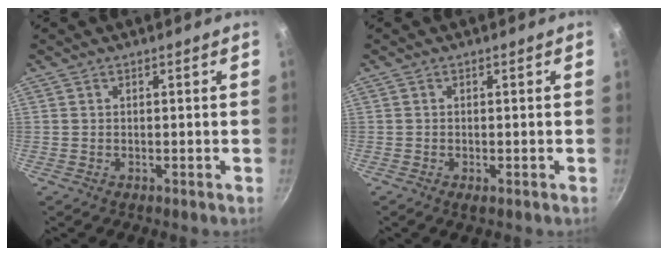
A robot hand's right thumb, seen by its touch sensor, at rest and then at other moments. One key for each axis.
{"total": 0.9, "fx": -0.4, "fy": 0.4, "fz": 0.7, "tx": -0.013, "ty": -0.003, "tz": -0.008}